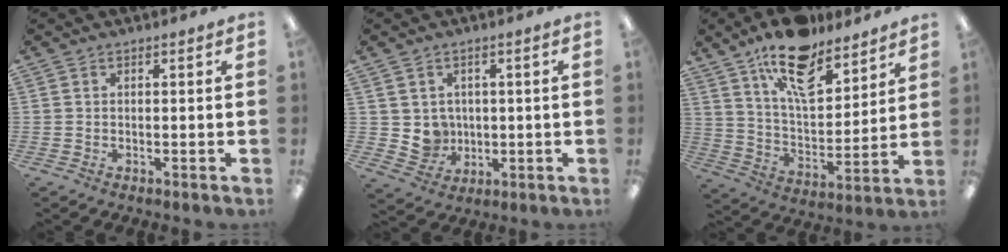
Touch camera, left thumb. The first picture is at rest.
{"total": 5.5, "force": [1.4, 5.3, 0.7], "torque": [-0.015, -0.007, 0.035]}
{"total": 17.5, "force": [12.8, 7.4, 9.5], "torque": [-0.156, -0.070, 0.220]}